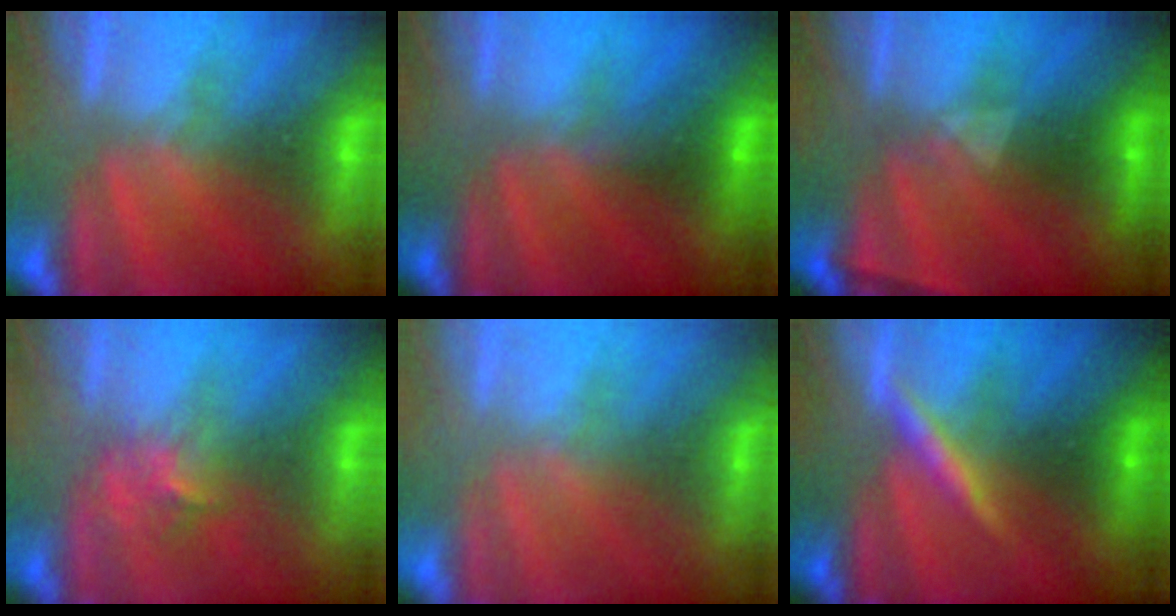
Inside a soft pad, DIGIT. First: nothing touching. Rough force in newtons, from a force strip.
{"total": 3.4}
{"total": 2.3}
{"total": 2.8}
{"total": 2.2}
{"total": 3.9}